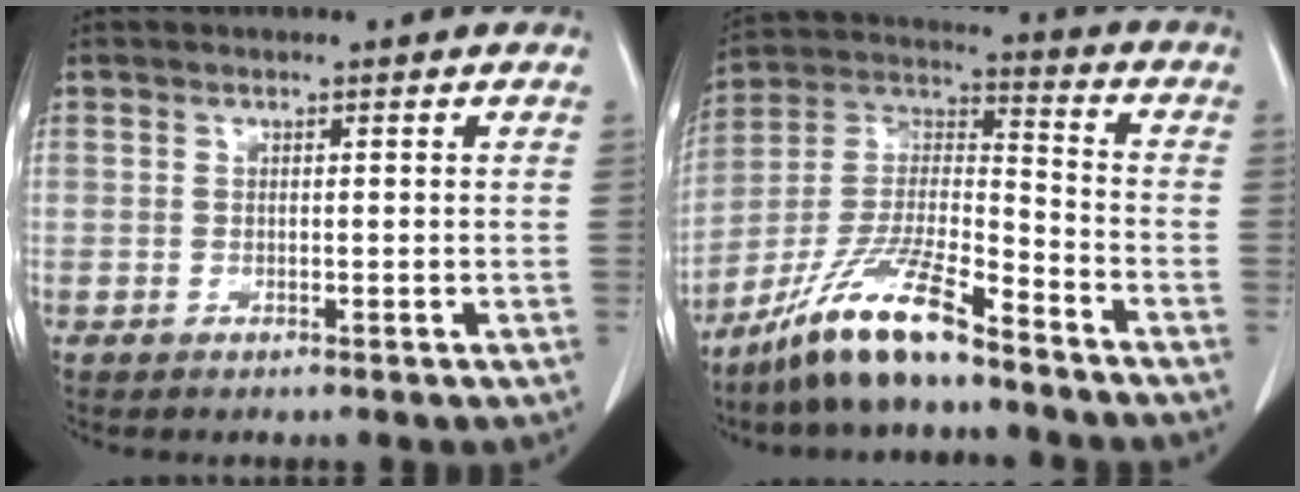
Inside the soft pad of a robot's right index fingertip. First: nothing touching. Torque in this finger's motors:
{"motor_torque": [1.05, -1.09, 0.77, 0.21]}